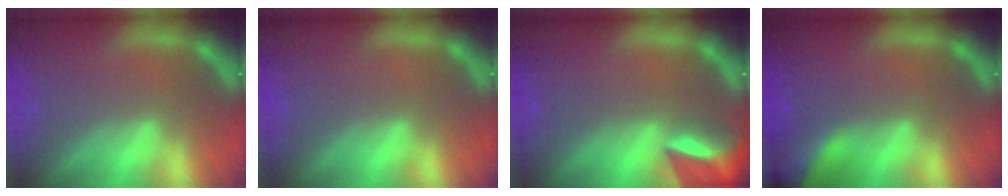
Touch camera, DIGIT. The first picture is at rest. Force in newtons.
{"total": 0.0}
{"total": 6.0}
{"total": 9.4}